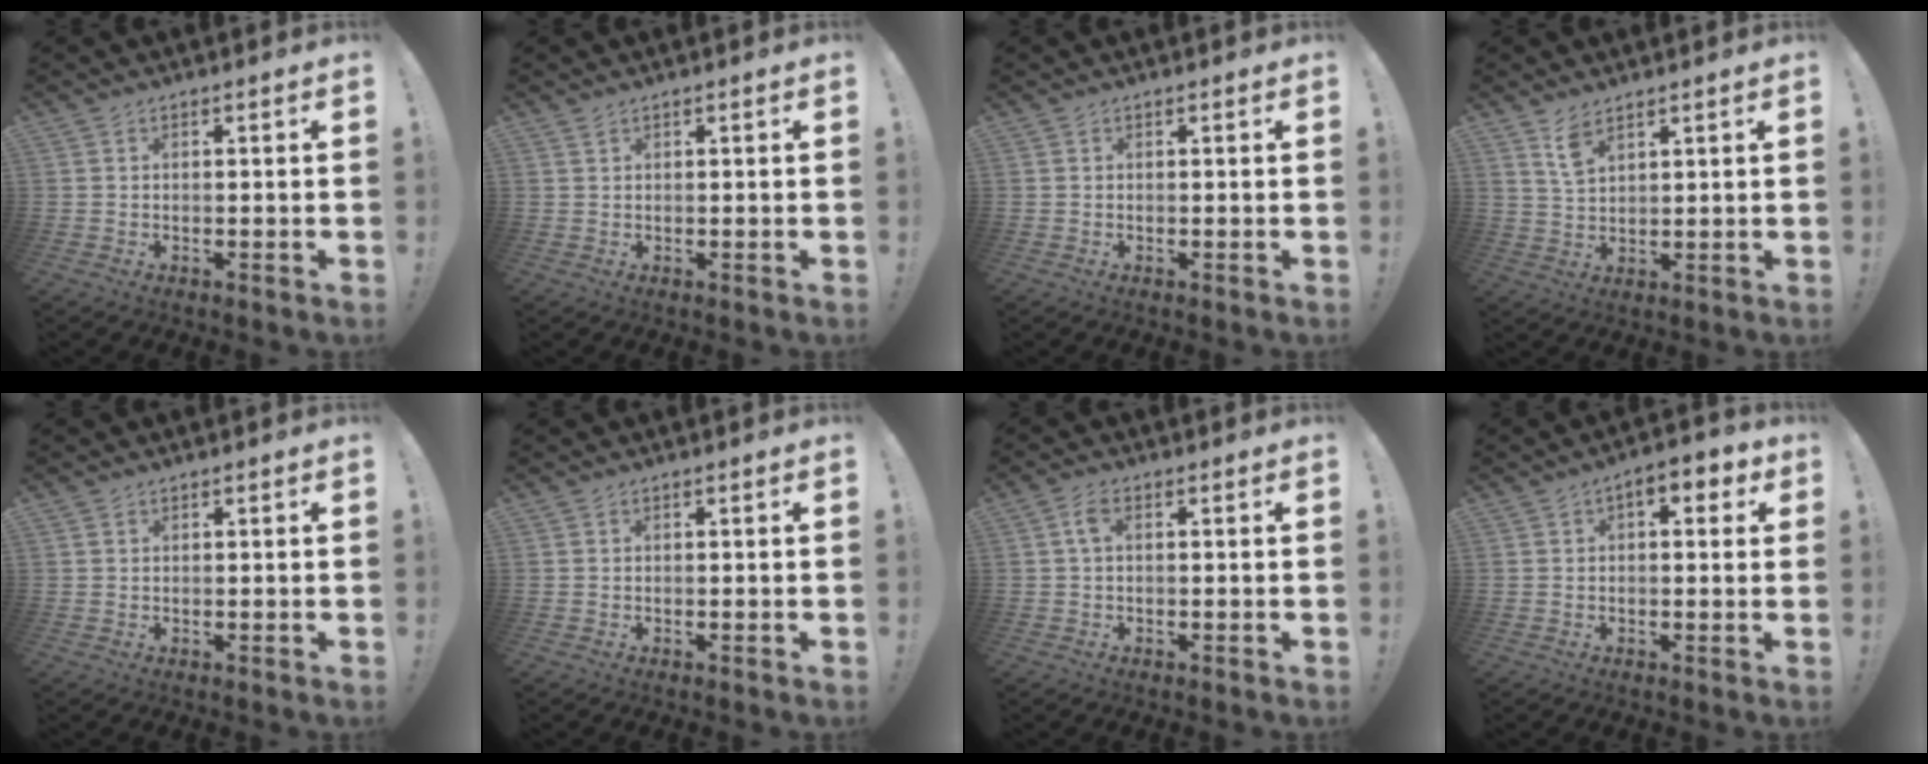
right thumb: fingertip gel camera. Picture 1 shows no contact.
{"total": 1.3, "force": [1.0, 0.6, 0.5], "torque": [-0.006, -0.003, 0.018]}
{"total": 0.0}
{"total": 5.2, "force": [3.5, 2.2, 3.2], "torque": [-0.051, -0.017, 0.063]}
{"total": 0.9, "force": [0.7, 0.6, 0.3], "torque": [0.000, -0.001, 0.012]}
{"total": 0.0}
{"total": 5.2, "force": [1.0, 2.3, 4.6], "torque": [-0.085, 0.004, 0.016]}
{"total": 5.2, "force": [1.6, 2.6, 4.2], "torque": [-0.049, -0.003, 0.021]}